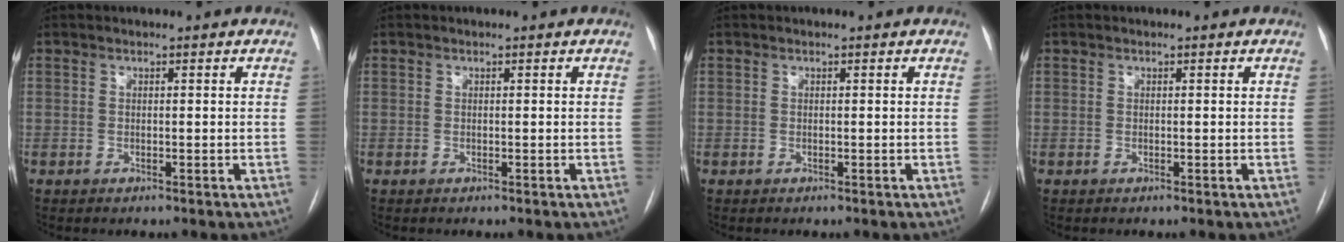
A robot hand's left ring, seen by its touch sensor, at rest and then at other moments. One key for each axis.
{"total": 0.0}
{"total": 0.0}
{"total": 0.0}